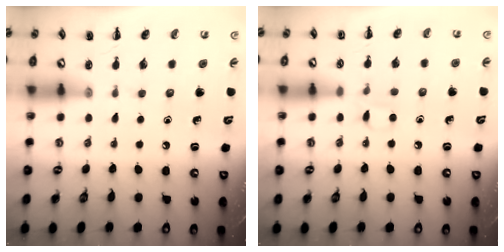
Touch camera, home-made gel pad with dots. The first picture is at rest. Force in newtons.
{"total": 3.8, "press": 3.7, "slide": 1.0}